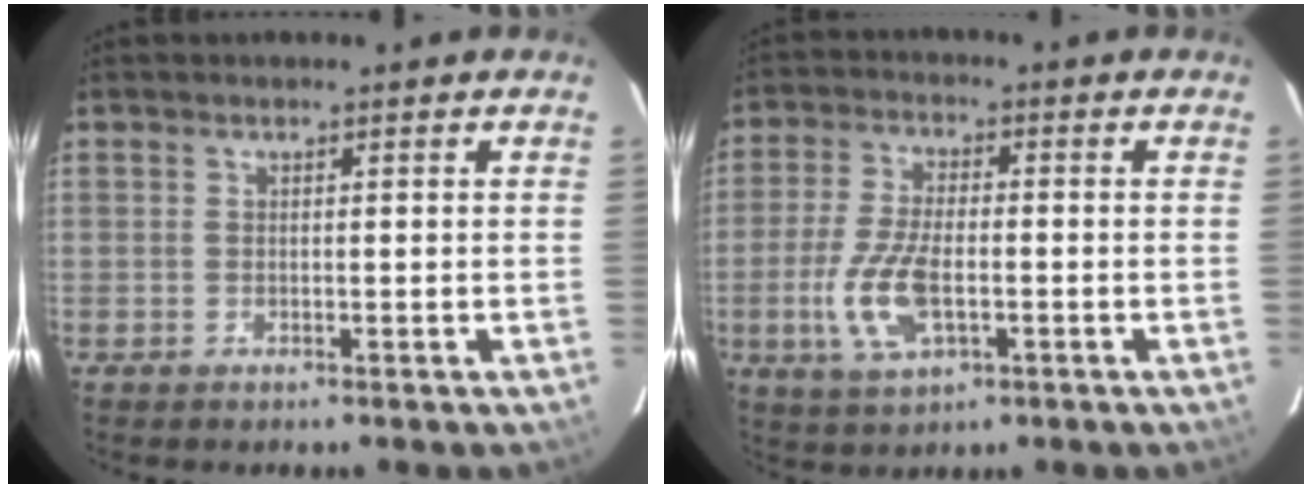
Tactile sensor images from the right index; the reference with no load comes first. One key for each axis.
{"total": 10.6, "fx": -2.7, "fy": 4.6, "fz": 9.1, "tx": -0.198, "ty": -0.006, "tz": -0.049}